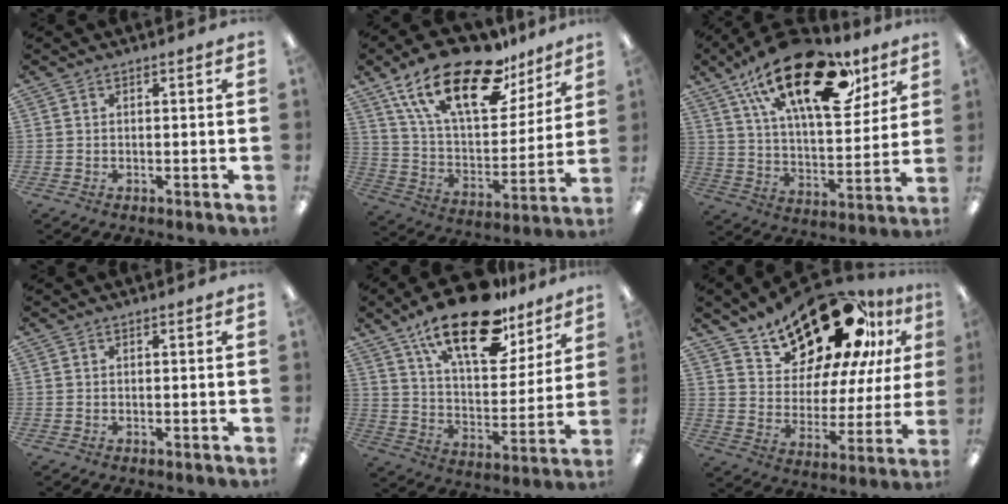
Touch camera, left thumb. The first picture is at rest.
{"total": 25.1, "force": [15.9, 10.8, 16.1], "torque": [-0.281, -0.086, 0.271]}
{"total": 26.7, "force": [14.6, 12.0, 18.8], "torque": [-0.282, -0.070, 0.250]}
{"total": 0.0}
{"total": 21.6, "force": [14.4, 8.9, 13.4], "torque": [-0.210, -0.080, 0.243]}
{"total": 24.7, "force": [18.8, 10.1, 12.4], "torque": [-0.190, -0.121, 0.322]}